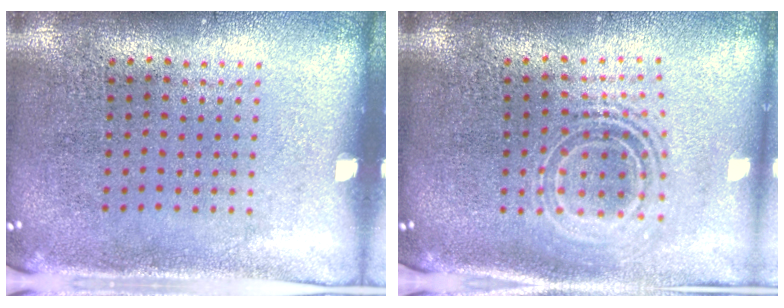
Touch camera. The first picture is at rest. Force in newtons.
{"total": 2.0, "press": 1.5, "slide": 1.4}